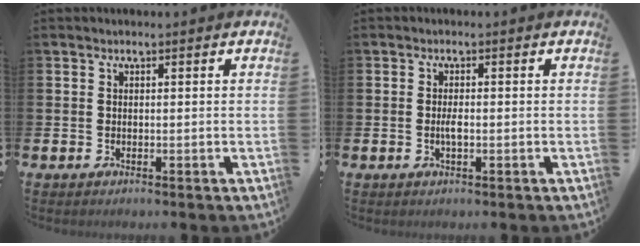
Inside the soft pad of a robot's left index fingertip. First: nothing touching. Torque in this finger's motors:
{"motor_torque": [0.10, 0.09, 0.06, 0.06]}